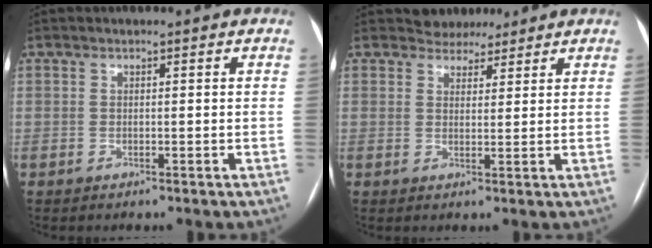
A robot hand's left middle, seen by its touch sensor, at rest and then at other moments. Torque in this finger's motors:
{"motor_torque": [0.00, -0.01, -0.02, 0.00]}